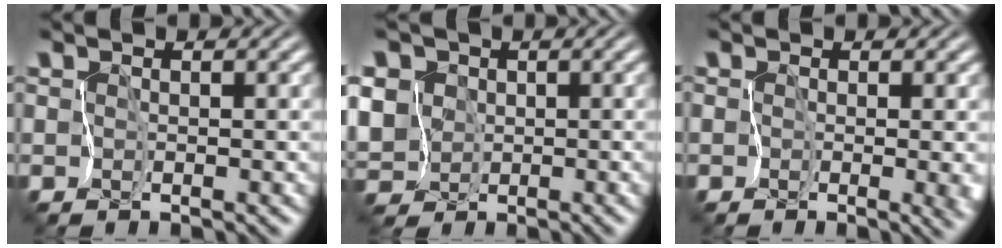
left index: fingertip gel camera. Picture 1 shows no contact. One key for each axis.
{"total": 8.5, "fx": 1.1, "fy": 7.5, "fz": 3.9, "tx": -0.088, "ty": 0.015, "tz": -0.021}
{"total": 2.6, "fx": -0.4, "fy": 1.2, "fz": 2.3, "tx": -0.020, "ty": -0.012, "tz": -0.004}